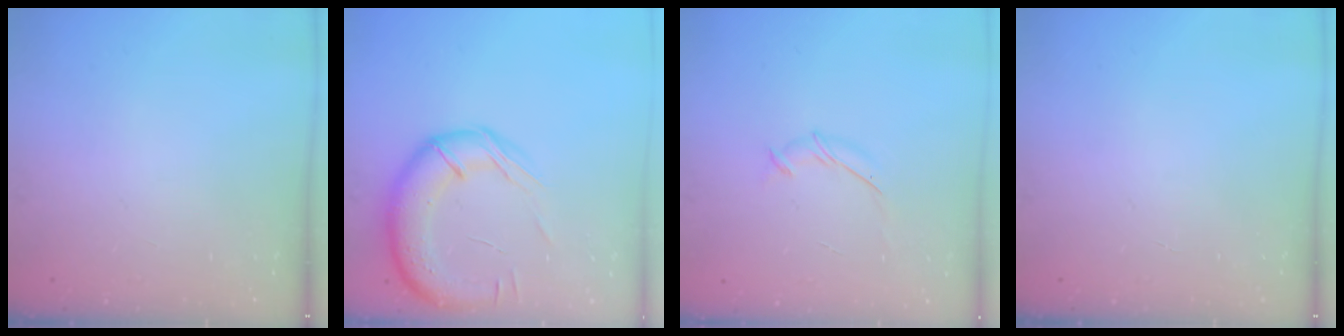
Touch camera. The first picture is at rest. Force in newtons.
{"total": 16.7, "press": 16.5, "slide": 2.5}
{"total": 5.3, "press": 5.1, "slide": 1.0}
{"total": 0.0}